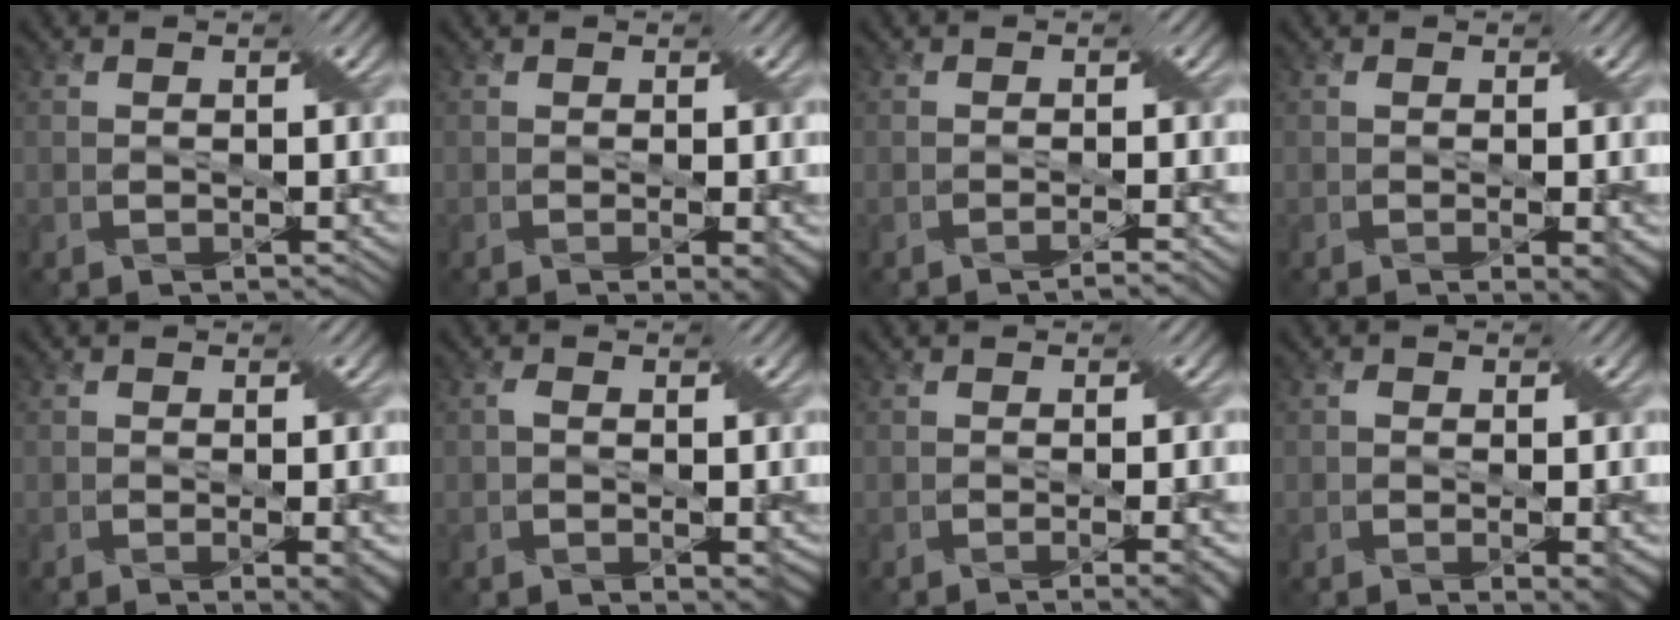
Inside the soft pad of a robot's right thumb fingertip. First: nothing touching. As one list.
[{"total": 3.7, "force": [-1.3, 1.1, 3.3], "torque": [-0.039, -0.011, -0.012]}, {"total": 1.4, "force": [-1.1, -0.7, 0.6], "torque": [-0.009, 0.004, -0.021]}, {"total": 4.0, "force": [-1.2, 1.2, 3.6], "torque": [-0.048, -0.010, -0.010]}, {"total": 4.2, "force": [-1.7, 1.1, 3.6], "torque": [-0.044, -0.012, -0.018]}, {"total": 3.2, "force": [-0.6, 1.8, 2.7], "torque": [-0.037, -0.003, -0.008]}, {"total": 3.6, "force": [-2.0, 0.0, 3.0], "torque": [-0.037, -0.007, -0.025]}, {"total": 4.5, "force": [-1.5, 1.9, 3.8], "torque": [-0.047, -0.010, -0.017]}]